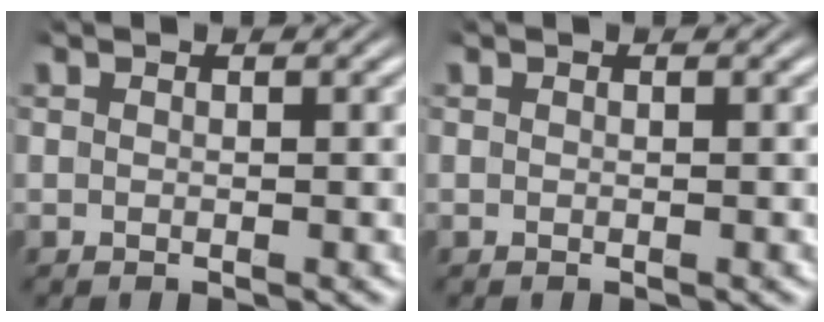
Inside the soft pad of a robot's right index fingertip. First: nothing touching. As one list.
[{"total": 0.0}]